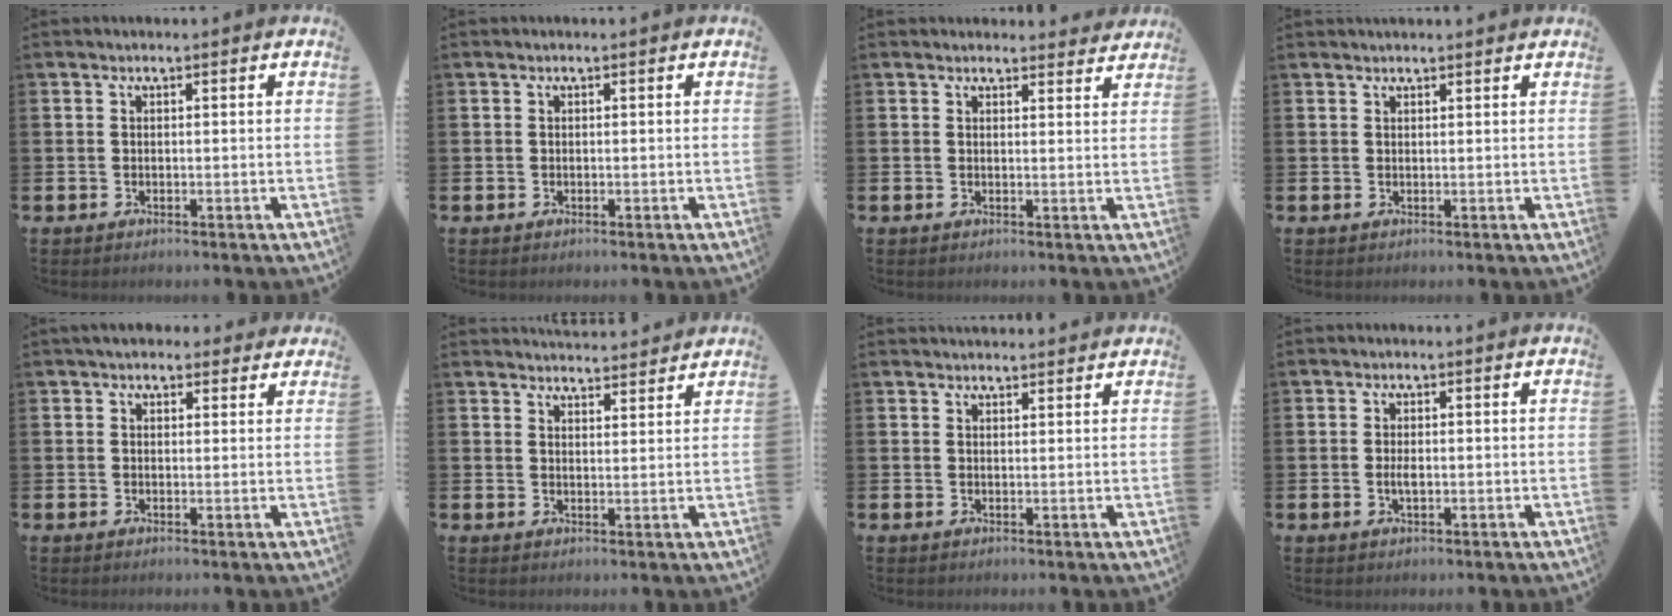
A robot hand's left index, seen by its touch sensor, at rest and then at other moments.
{"total": 0.0}
{"total": 2.2, "force": [2.1, 0.4, -0.2], "torque": [0.019, -0.017, 0.034]}
{"total": 1.2, "force": [1.1, 0.1, 0.1], "torque": [0.010, -0.004, 0.019]}
{"total": 3.1, "force": [2.7, 1.5, 0.3], "torque": [0.007, -0.009, 0.045]}
{"total": 3.8, "force": [3.8, 0.3, -0.2], "torque": [0.000, -0.023, 0.069]}
{"total": 1.9, "force": [1.9, 0.3, 0.0], "torque": [0.009, -0.010, 0.032]}
{"total": 1.5, "force": [-0.1, 0.6, 1.4], "torque": [-0.024, 0.001, -0.004]}